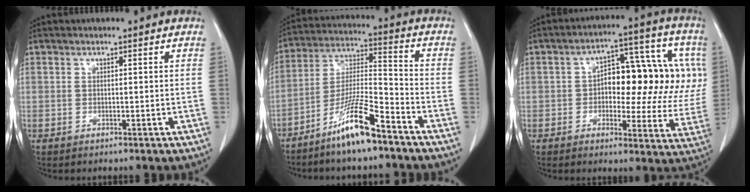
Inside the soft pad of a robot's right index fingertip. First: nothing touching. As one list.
[{"total": 11.5, "force": [-8.0, 0.9, 8.1], "torque": [-0.163, -0.011, -0.154]}, {"total": 16.3, "force": [1.8, 7.7, 14.3], "torque": [-0.172, 0.041, 0.026]}]